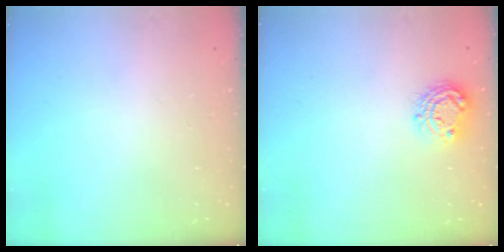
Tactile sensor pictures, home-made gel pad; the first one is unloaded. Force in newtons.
{"total": 8.7, "press": 8.7, "slide": 0.5}